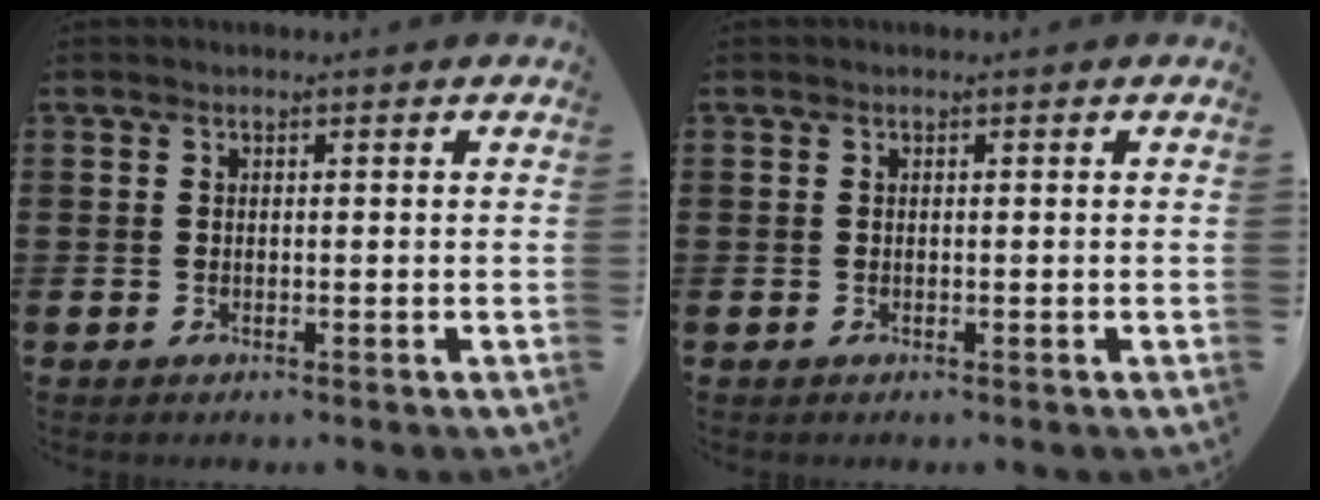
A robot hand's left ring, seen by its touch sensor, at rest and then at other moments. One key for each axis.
{"total": 0.0}